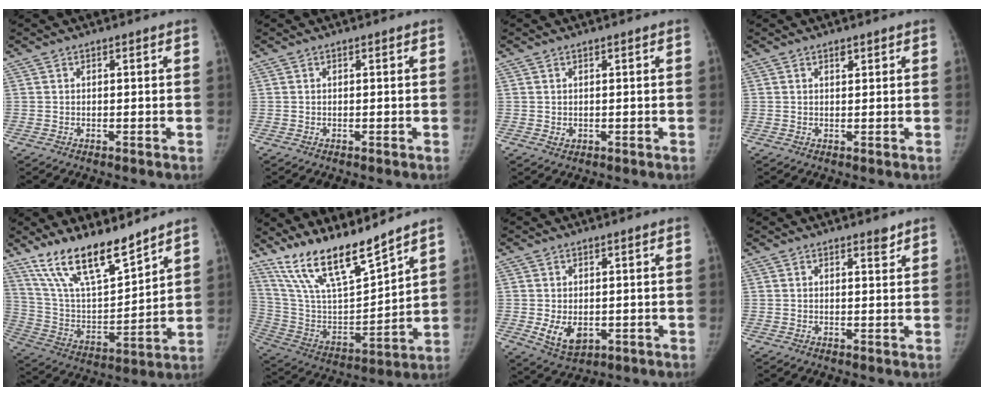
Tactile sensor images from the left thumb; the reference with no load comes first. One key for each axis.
{"total": 0.0}
{"total": 1.1, "fx": 0.1, "fy": 0.9, "fz": 0.6, "tx": -0.007, "ty": -0.002, "tz": 0.008}
{"total": 1.0, "fx": 0.7, "fy": 0.5, "fz": 0.5, "tx": -0.004, "ty": -0.005, "tz": 0.011}
{"total": 17.7, "fx": 13.5, "fy": 5.3, "fz": 10.2, "tx": -0.148, "ty": -0.070, "tz": 0.257}
{"total": 17.6, "fx": 14.7, "fy": 3.1, "fz": 9.1, "tx": -0.146, "ty": -0.078, "tz": 0.286}
{"total": 5.9, "fx": -0.9, "fy": 4.0, "fz": 4.3, "tx": -0.063, "ty": -0.013, "tz": 0.000}
{"total": 1.5, "fx": 1.3, "fy": 0.4, "fz": 0.6, "tx": -0.002, "ty": -0.011, "tz": 0.018}